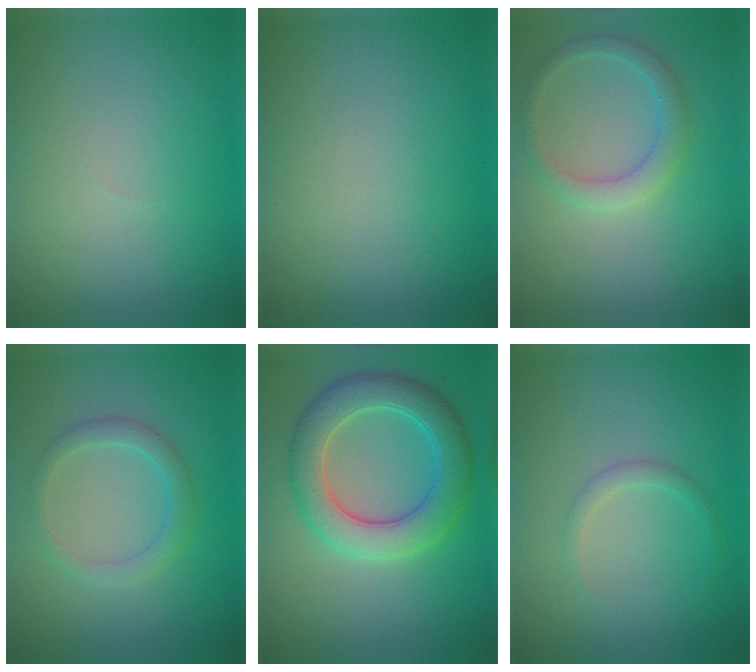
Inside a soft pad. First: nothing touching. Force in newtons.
{"total": 0.0}
{"total": 2.3, "press": 2.3, "slide": 0.2}
{"total": 2.1, "press": 2.1, "slide": 0.1}
{"total": 5.8, "press": 5.8, "slide": 0.2}
{"total": 1.0, "press": 1.0, "slide": 0.1}